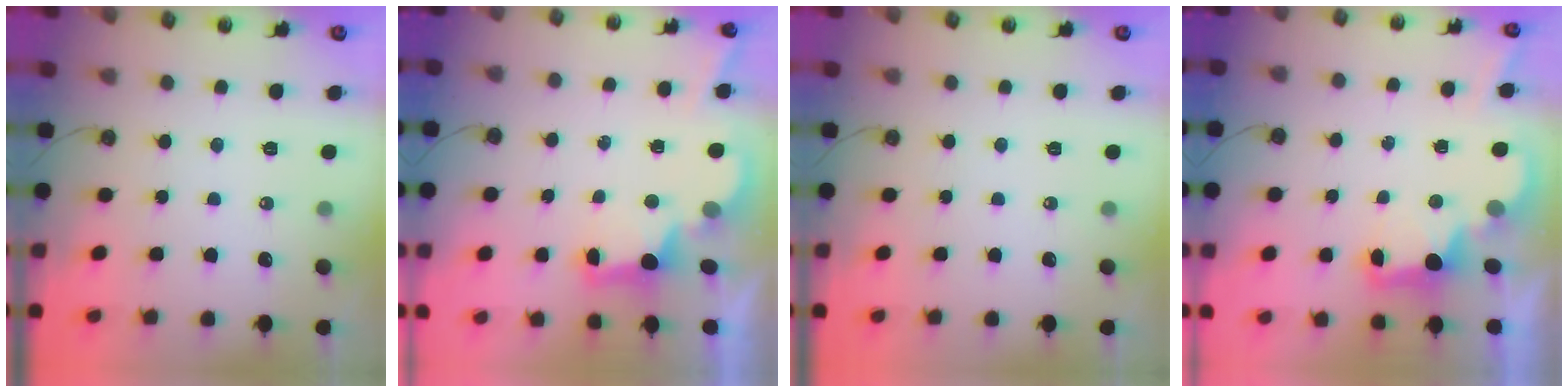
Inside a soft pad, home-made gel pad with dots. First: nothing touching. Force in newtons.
{"total": 2.9, "press": 2.8, "slide": 0.9}
{"total": 0.0}
{"total": 3.0, "press": 2.9, "slide": 0.6}